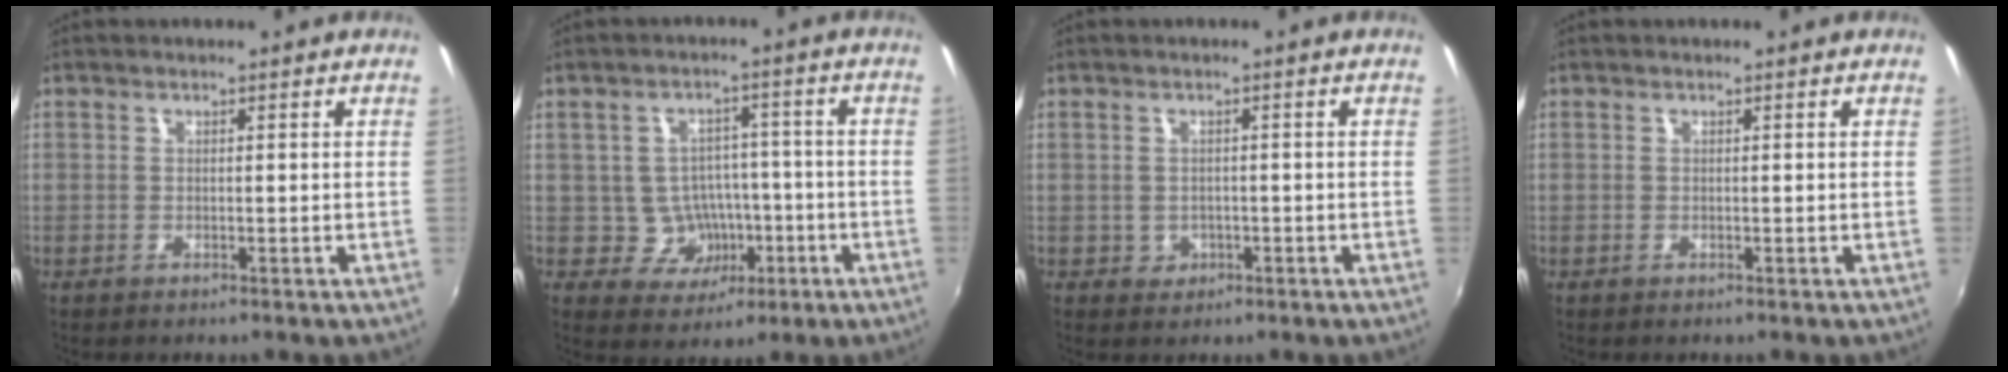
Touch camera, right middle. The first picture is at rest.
{"total": 7.3, "force": [-2.0, 6.7, 2.3], "torque": [-0.055, 0.020, -0.008]}
{"total": 2.3, "force": [-0.5, 2.1, 0.5], "torque": [-0.011, 0.002, -0.002]}
{"total": 0.0}